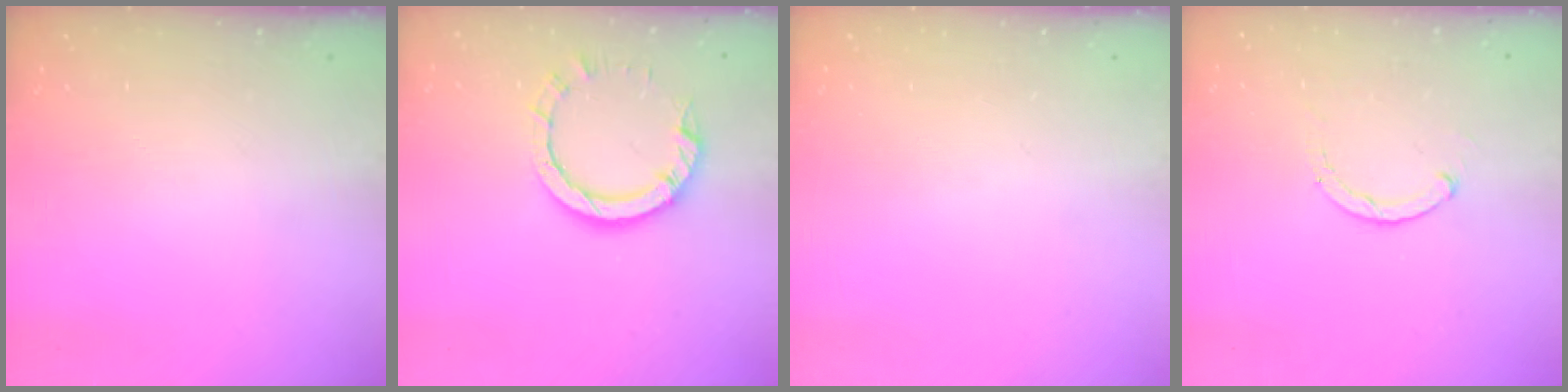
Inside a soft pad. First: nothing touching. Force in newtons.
{"total": 7.6, "press": 7.6, "slide": 0.8}
{"total": 0.0}
{"total": 1.1, "press": 1.0, "slide": 0.3}